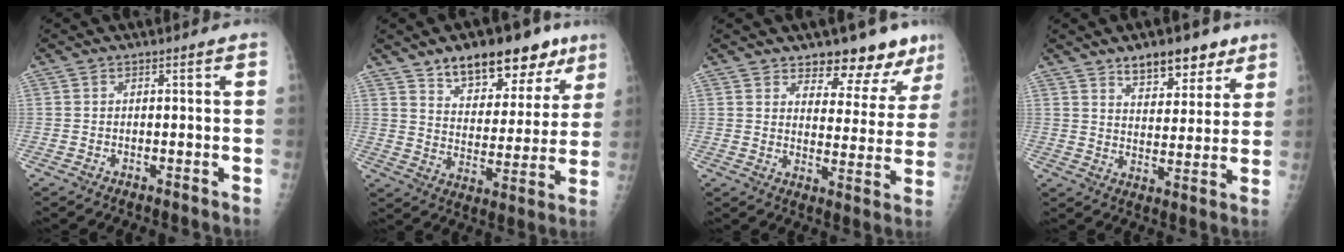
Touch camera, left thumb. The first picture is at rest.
{"total": 17.6, "force": [11.5, 9.0, 9.9], "torque": [-0.086, -0.047, 0.175]}
{"total": 11.9, "force": [9.3, 5.2, 5.2], "torque": [-0.020, -0.063, 0.119]}
{"total": 10.6, "force": [7.1, 5.1, 5.9], "torque": [-0.052, -0.041, 0.111]}